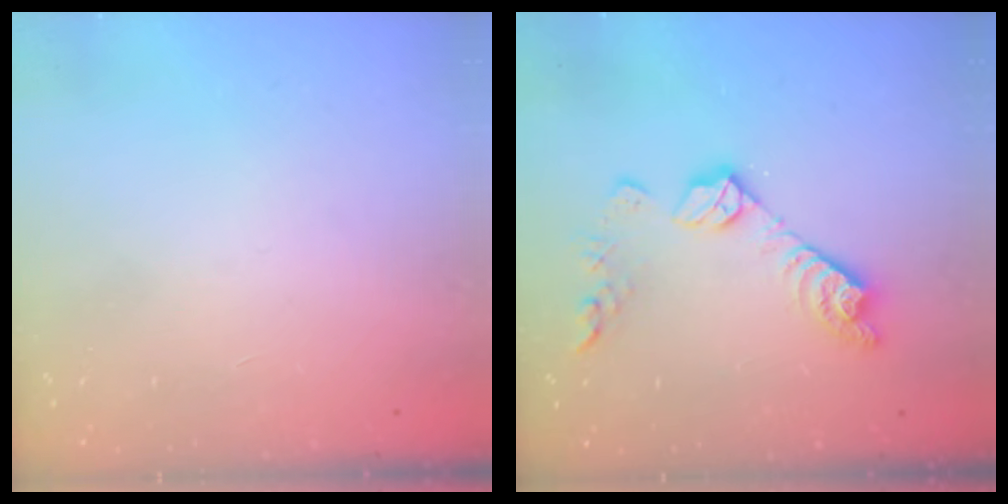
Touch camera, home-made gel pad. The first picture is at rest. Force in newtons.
{"total": 11.9, "press": 11.9, "slide": 0.6}